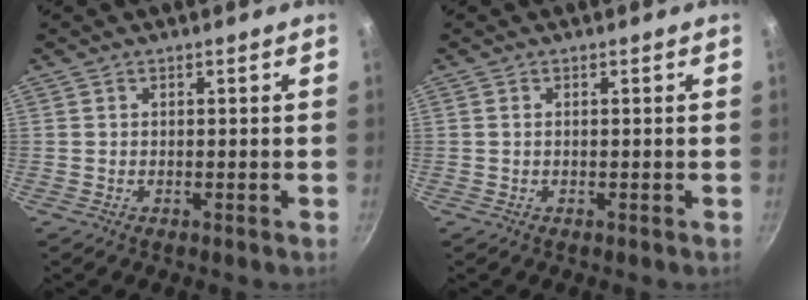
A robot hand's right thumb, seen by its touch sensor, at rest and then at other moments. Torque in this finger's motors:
{"motor_torque": [0.28, -0.39, 0.15, -0.19, 0.01]}